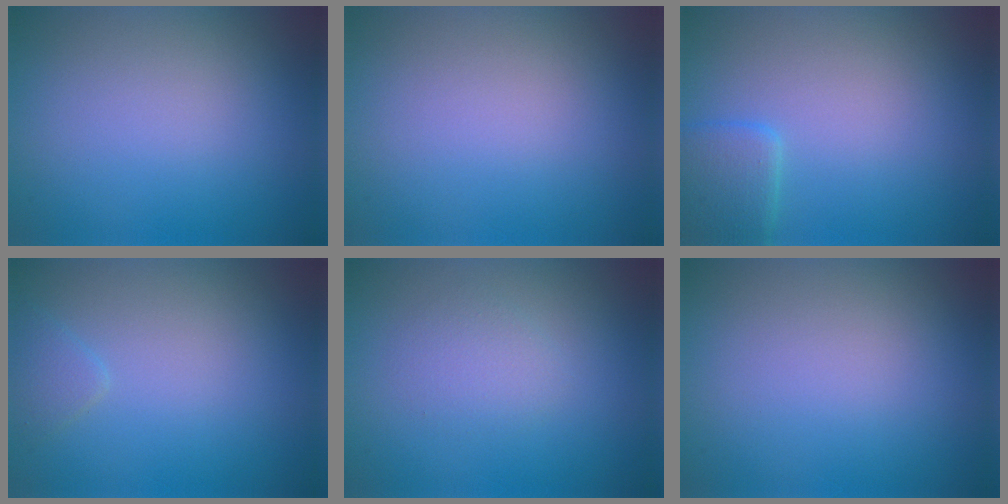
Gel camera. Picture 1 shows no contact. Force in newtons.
{"total": 0.0}
{"total": 2.5, "press": 2.5, "slide": 0.1}
{"total": 1.1, "press": 1.1, "slide": 0.1}
{"total": 1.7, "press": 1.7, "slide": 0.0}
{"total": 0.0}